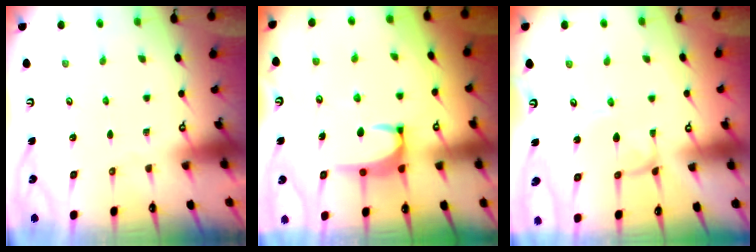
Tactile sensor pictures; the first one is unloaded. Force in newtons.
{"total": 3.2, "press": 3.2, "slide": 0.3}
{"total": 2.0, "press": 2.0, "slide": 0.1}